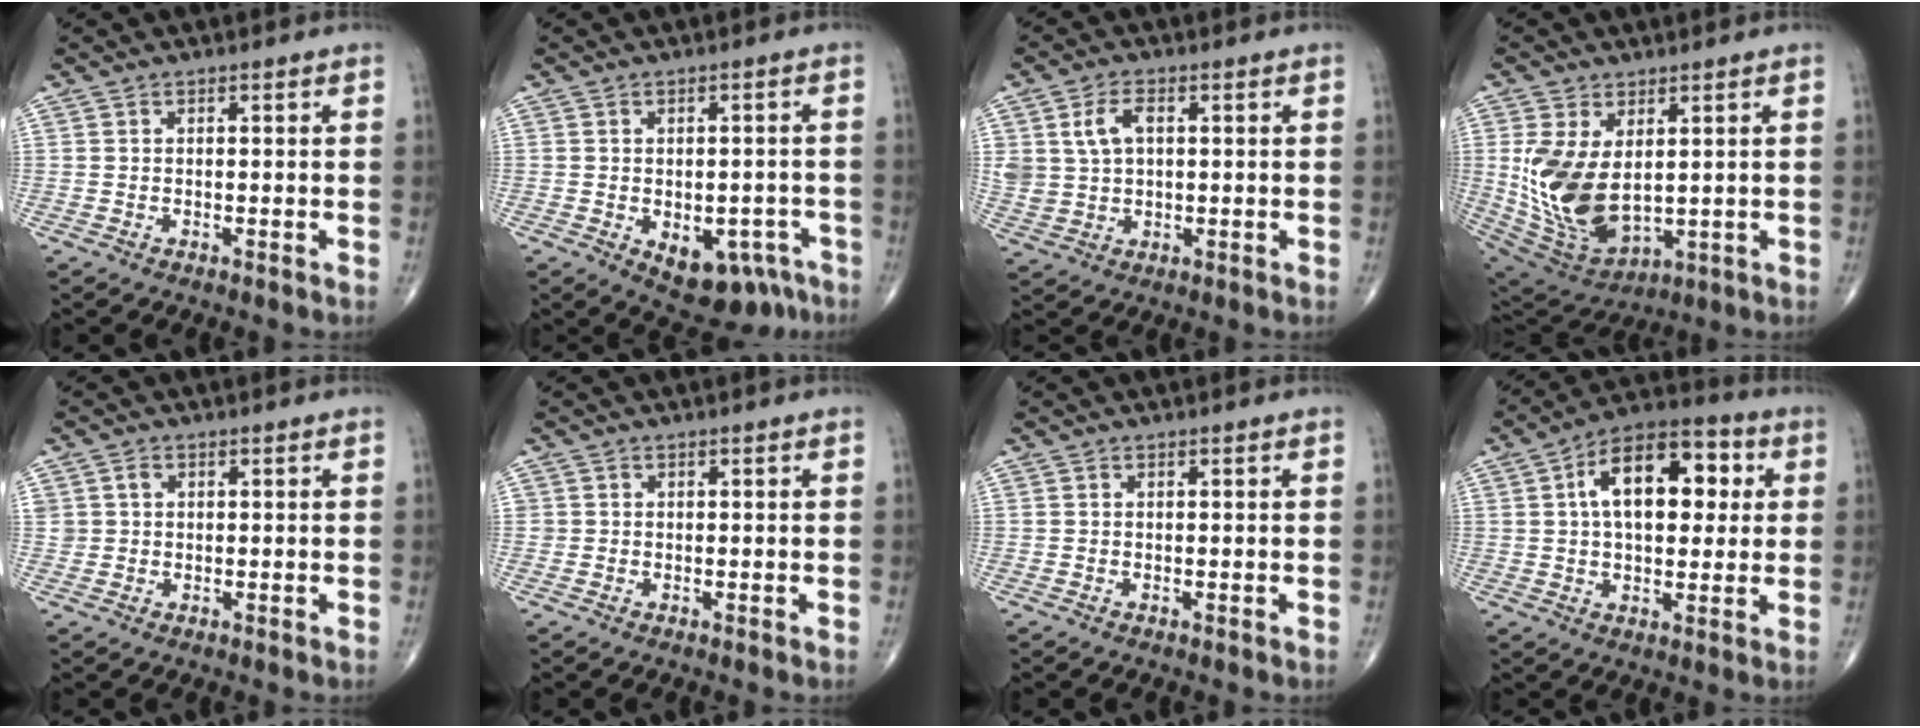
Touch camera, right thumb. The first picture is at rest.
{"total": 10.5, "force": [-5.0, 6.4, 6.7], "torque": [-0.055, 0.026, -0.057]}
{"total": 6.7, "force": [1.9, 4.3, 4.8], "torque": [-0.091, -0.001, 0.044]}
{"total": 15.7, "force": [1.7, 9.3, 12.6], "torque": [-0.248, -0.022, 0.060]}
{"total": 1.9, "force": [0.6, 1.7, 0.7], "torque": [-0.003, -0.002, 0.011]}
{"total": 0.6, "force": [0.0, 0.6, 0.0], "torque": [0.006, 0.004, -0.001]}
{"total": 0.0}
{"total": 16.6, "force": [3.7, 9.2, 13.3], "torque": [-0.177, 0.021, 0.053]}